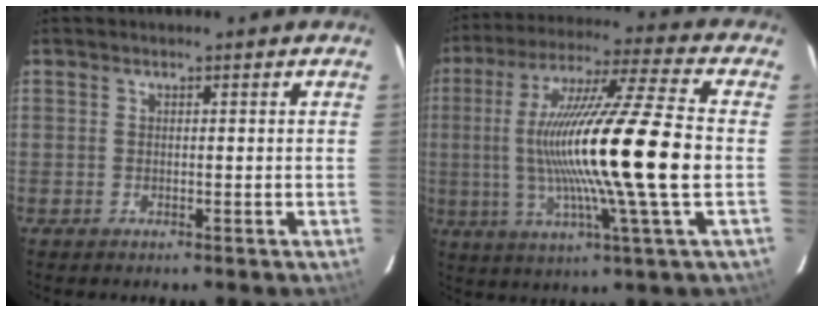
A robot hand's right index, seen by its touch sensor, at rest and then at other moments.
{"total": 20.7, "force": [-1.2, -0.8, 20.7], "torque": [-0.371, -0.009, -0.020]}